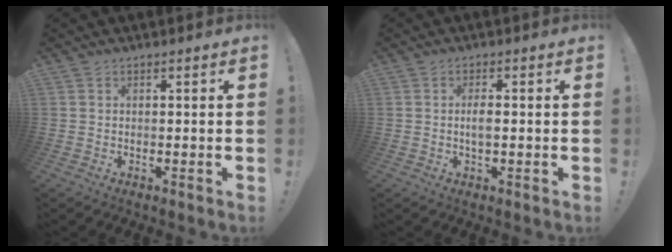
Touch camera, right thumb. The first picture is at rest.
{"total": 3.0, "force": [-0.1, 1.0, 2.8], "torque": [-0.054, -0.001, -0.007]}